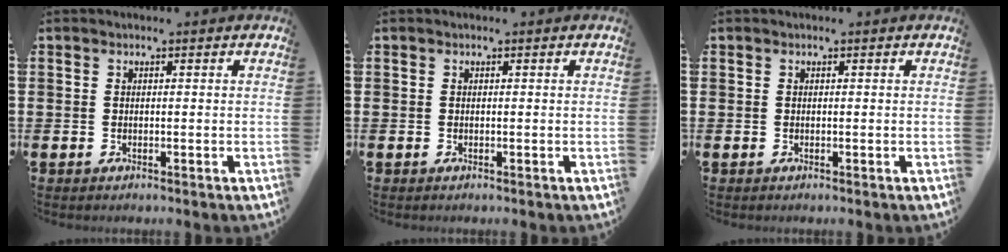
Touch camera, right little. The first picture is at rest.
{"total": 0.0}
{"total": 0.0}